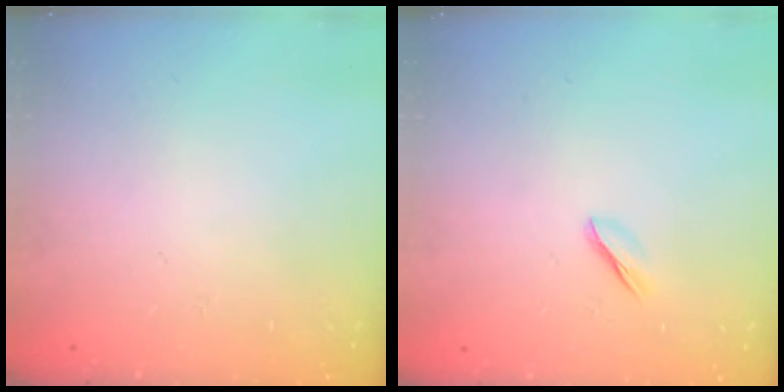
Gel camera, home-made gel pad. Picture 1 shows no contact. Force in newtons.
{"total": 2.0, "press": 2.0, "slide": 0.6}